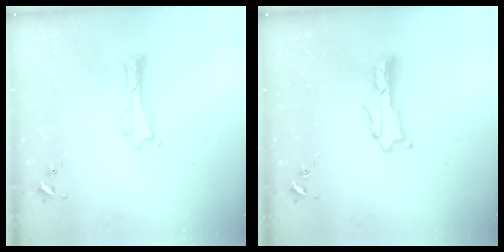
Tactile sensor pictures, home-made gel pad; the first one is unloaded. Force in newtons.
{"total": 1.7, "press": 1.7, "slide": 0.3}